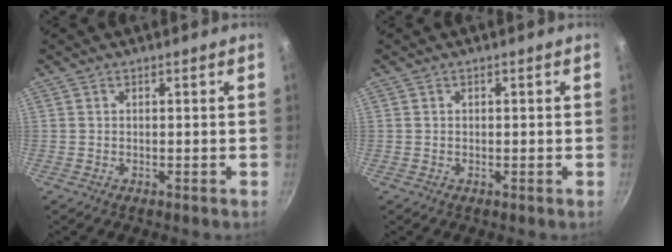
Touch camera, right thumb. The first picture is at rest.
{"total": 0.0}